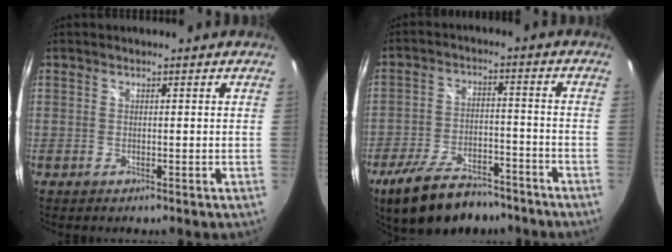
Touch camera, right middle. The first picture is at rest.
{"total": 16.2, "force": [-12.4, 6.7, 8.0], "torque": [-0.168, -0.009, -0.194]}